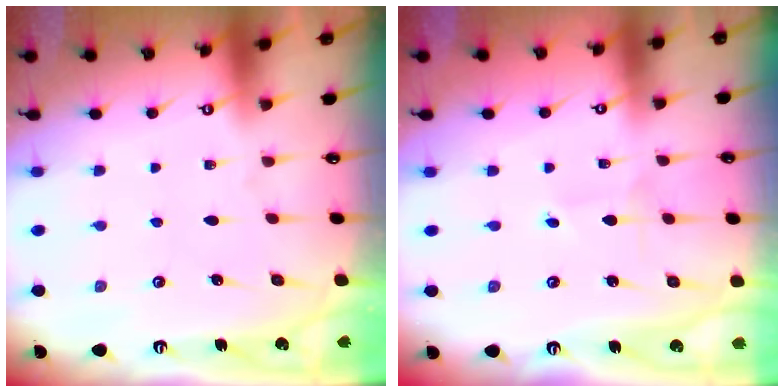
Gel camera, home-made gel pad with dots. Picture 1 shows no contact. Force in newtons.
{"total": 0.6, "press": 0.6, "slide": 0.0}